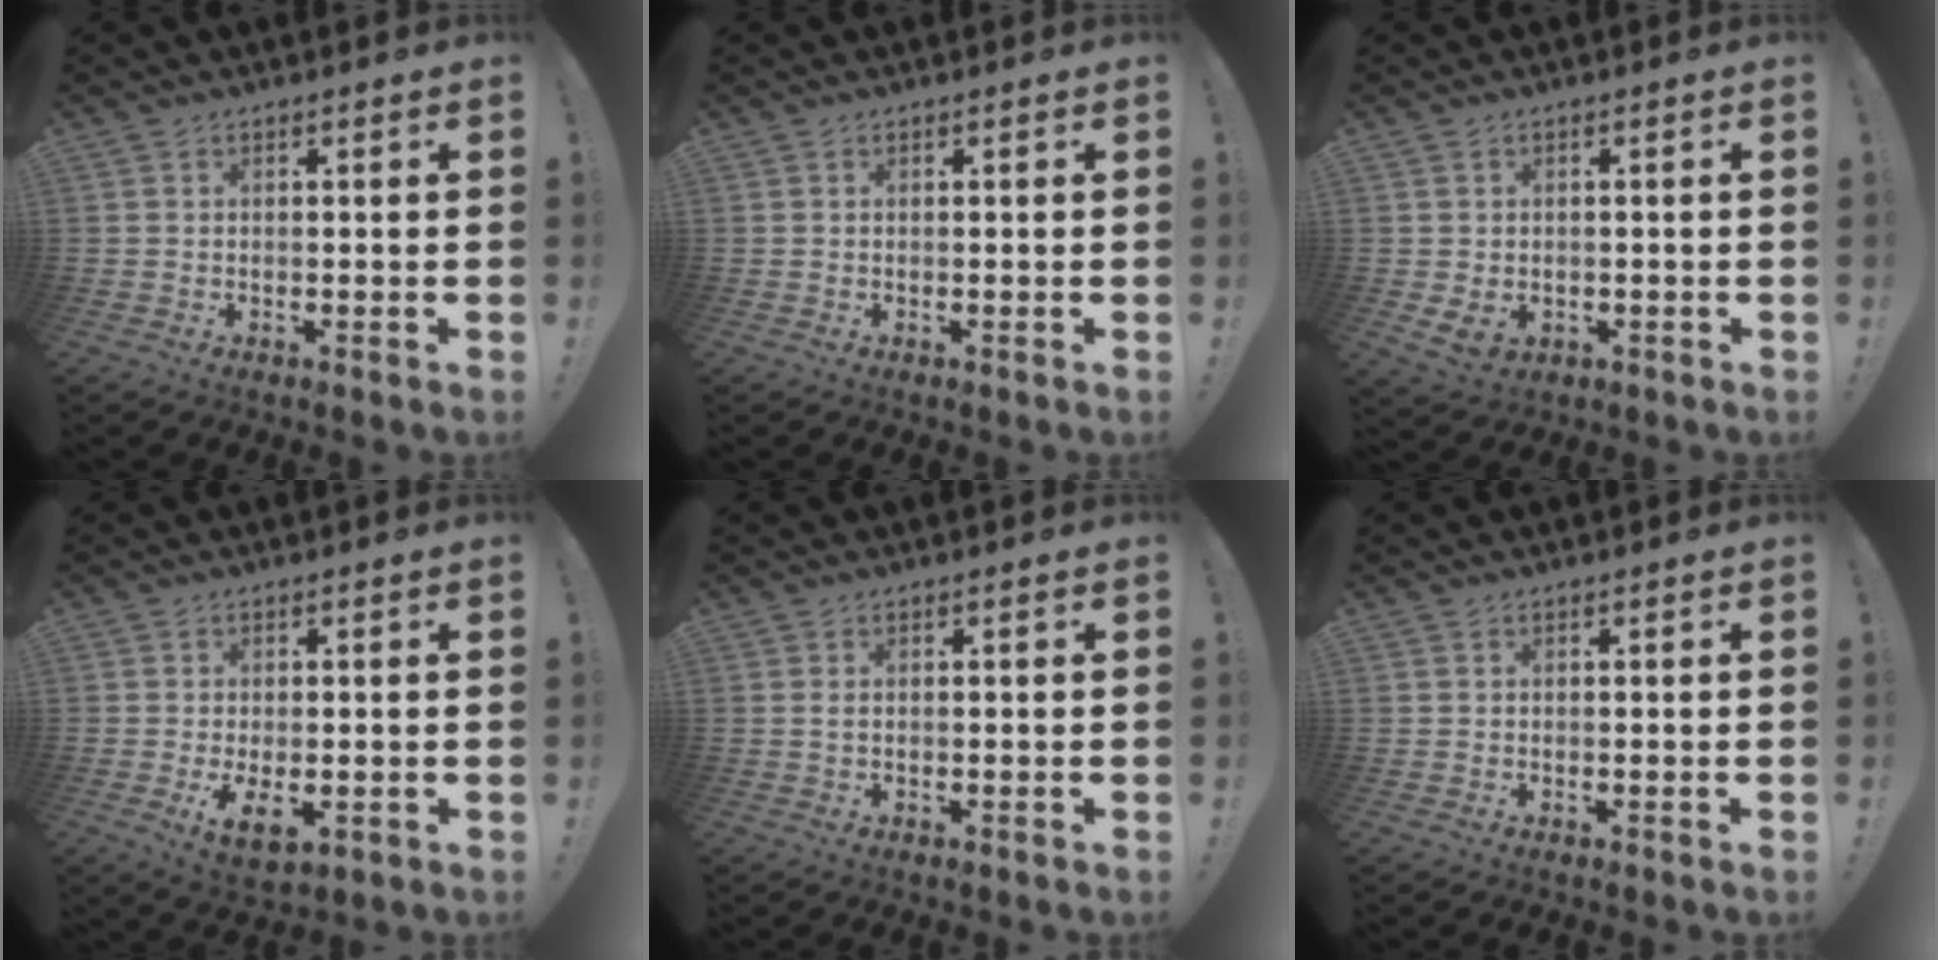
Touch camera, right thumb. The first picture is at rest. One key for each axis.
{"total": 0.0}
{"total": 4.0, "fx": 0.3, "fy": 3.0, "fz": 2.7, "tx": -0.048, "ty": -0.006, "tz": 0.007}
{"total": 5.7, "fx": -0.4, "fy": 2.7, "fz": 5.0, "tx": -0.083, "ty": -0.007, "tz": -0.003}
{"total": 1.0, "fx": 0.2, "fy": 0.3, "fz": 0.9, "tx": -0.015, "ty": 0.001, "tz": 0.001}
{"total": 0.0}